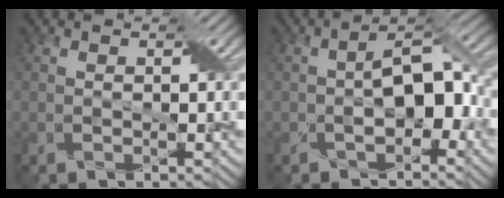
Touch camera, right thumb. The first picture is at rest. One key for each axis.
{"total": 6.4, "fx": -1.5, "fy": 3.5, "fz": 5.1, "tx": -0.083, "ty": 0.009, "tz": -0.028}